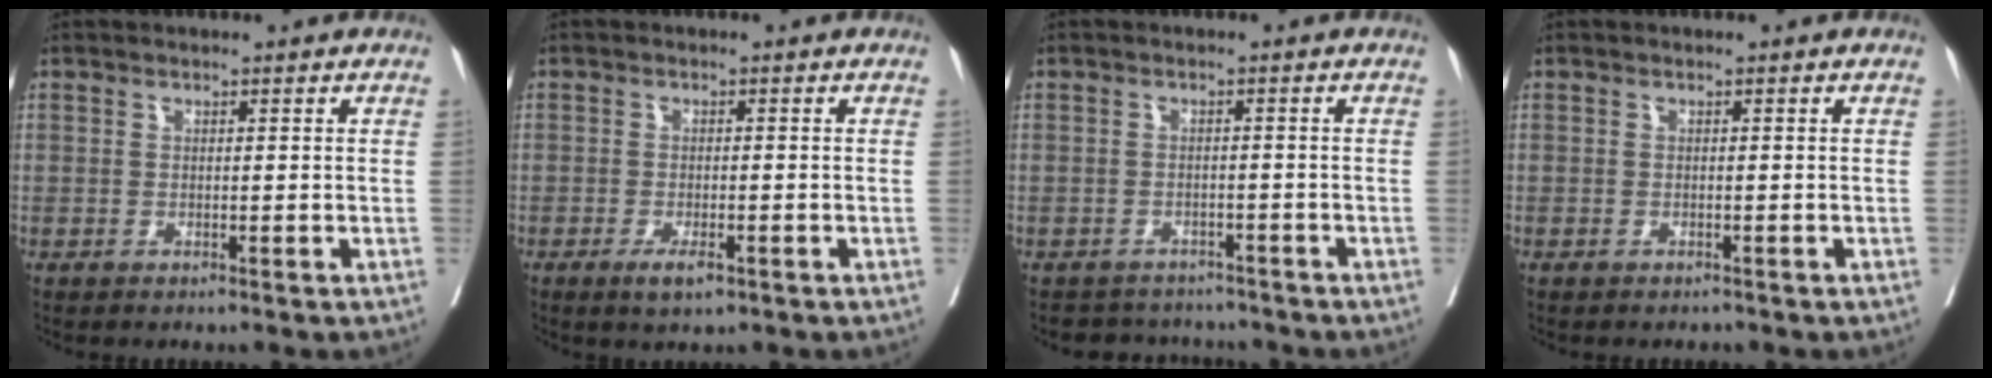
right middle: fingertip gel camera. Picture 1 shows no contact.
{"total": 2.8, "force": [-1.6, 0.8, 2.2], "torque": [-0.037, -0.001, -0.024]}
{"total": 5.0, "force": [-4.7, 1.6, -0.3], "torque": [0.008, 0.010, -0.063]}
{"total": 0.7, "force": [-0.6, 0.4, 0.2], "torque": [-0.005, 0.000, -0.009]}